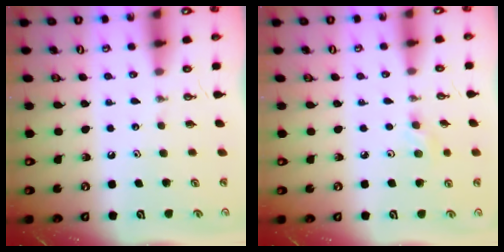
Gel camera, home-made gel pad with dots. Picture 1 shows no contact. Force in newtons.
{"total": 2.6, "press": 2.5, "slide": 0.8}